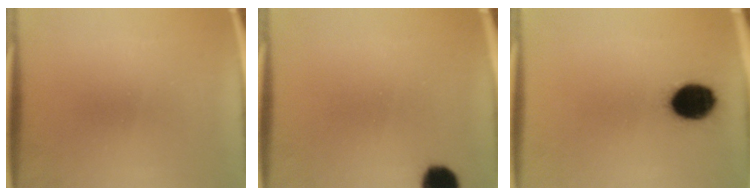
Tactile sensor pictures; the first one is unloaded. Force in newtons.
{"total": 5.7}
{"total": 10.7}